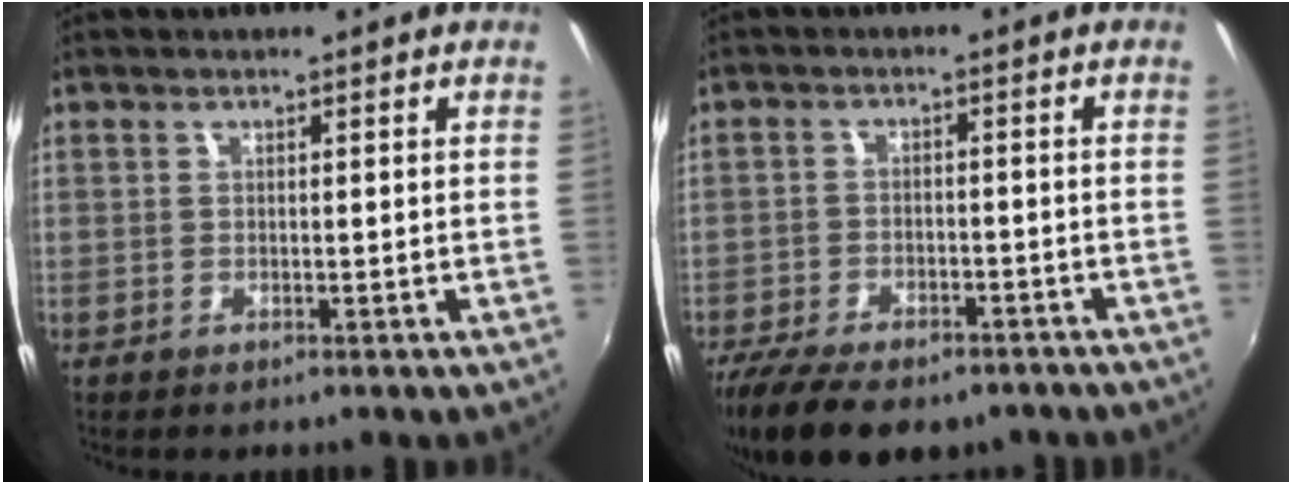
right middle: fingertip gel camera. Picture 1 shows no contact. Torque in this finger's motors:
{"motor_torque": [1.10, -1.03, 0.17, 0.07]}